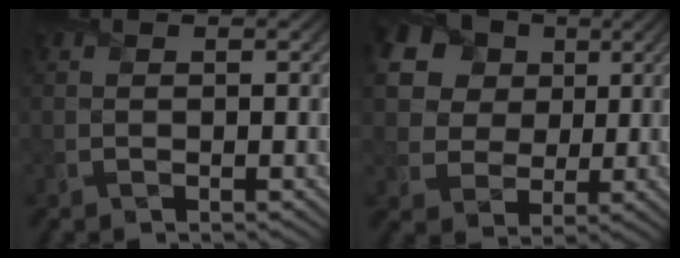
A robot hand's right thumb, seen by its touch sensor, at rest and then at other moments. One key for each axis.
{"total": 18.0, "fx": 8.0, "fy": 14.1, "fz": 7.9, "tx": -0.239, "ty": 0.027, "tz": 0.161}